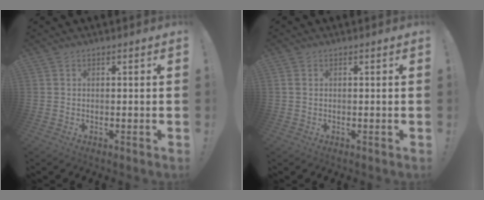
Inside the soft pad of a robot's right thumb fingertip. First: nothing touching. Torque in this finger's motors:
{"motor_torque": [-0.02, -0.03, 0.13, 0.05, 0.08]}